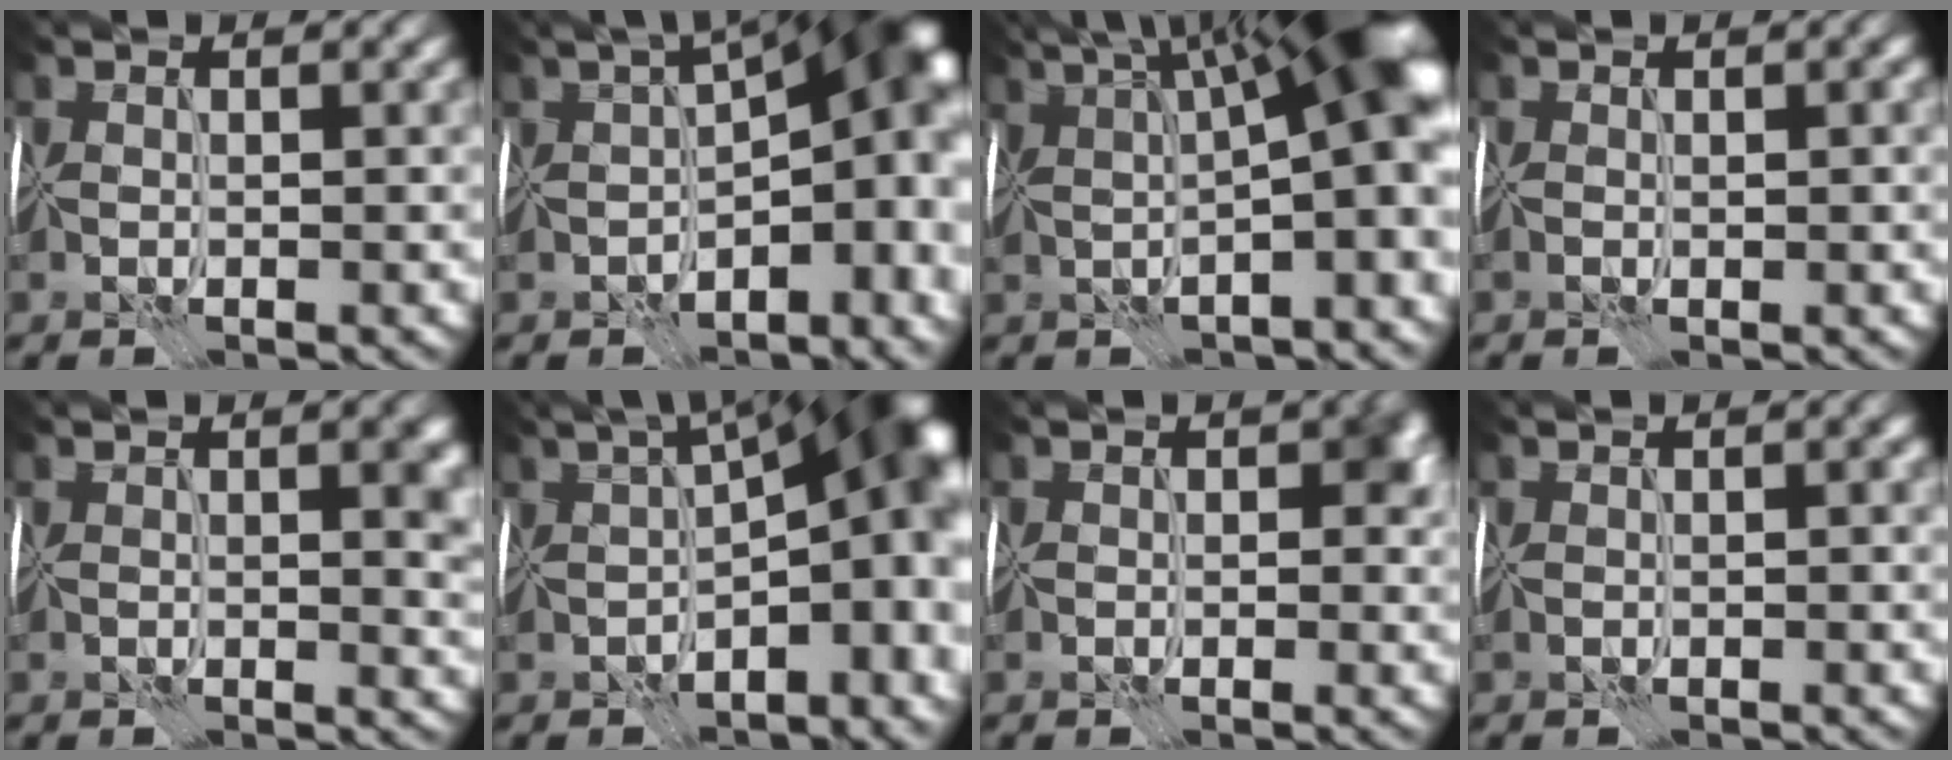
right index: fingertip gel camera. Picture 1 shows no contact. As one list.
[{"total": 14.4, "force": [-2.6, 7.2, 12.1], "torque": [-0.140, -0.009, -0.023]}, {"total": 14.6, "force": [3.2, 4.4, 13.5], "torque": [-0.147, 0.039, 0.052]}, {"total": 0.5, "force": [-0.1, 0.4, 0.4], "torque": [-0.005, 0.004, -0.001]}, {"total": 3.6, "force": [0.8, 1.5, 3.2], "torque": [-0.039, -0.002, 0.014]}, {"total": 16.9, "force": [-1.5, 8.0, 14.8], "torque": [-0.171, -0.012, 0.003]}, {"total": 2.8, "force": [0.2, 2.1, 1.8], "torque": [-0.015, 0.000, 0.000]}, {"total": 0.0}]